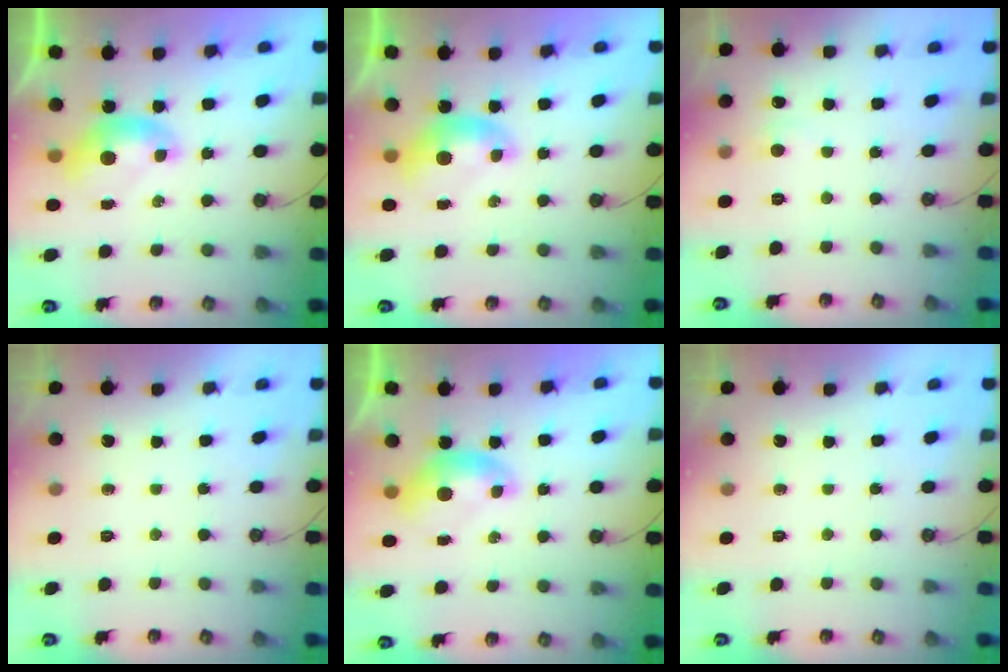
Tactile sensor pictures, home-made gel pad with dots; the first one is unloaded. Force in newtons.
{"total": 0.0}
{"total": 3.1, "press": 3.1, "slide": 0.3}
{"total": 0.0}
{"total": 0.0}
{"total": 0.0}